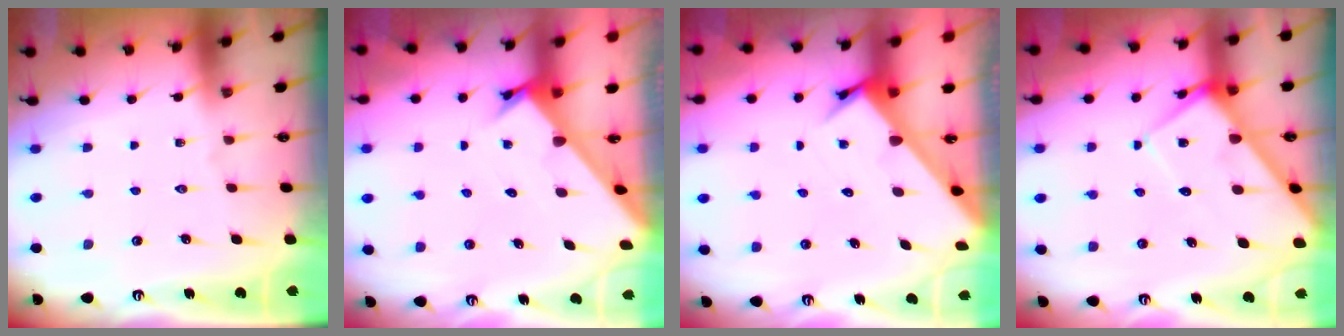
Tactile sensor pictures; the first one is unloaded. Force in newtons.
{"total": 2.5, "press": 2.5, "slide": 0.2}
{"total": 3.5, "press": 3.5, "slide": 0.1}
{"total": 7.7, "press": 7.7, "slide": 0.7}